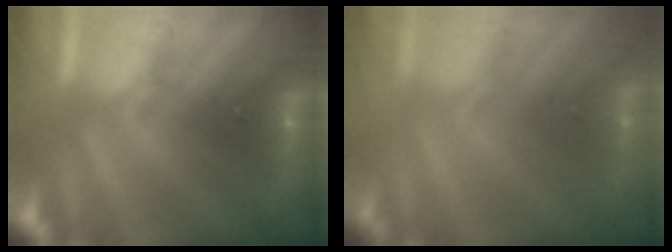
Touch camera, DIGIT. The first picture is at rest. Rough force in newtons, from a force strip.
{"total": 1.7}